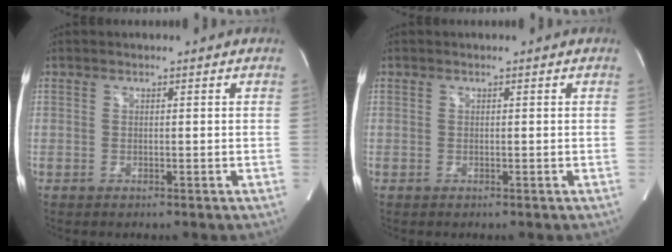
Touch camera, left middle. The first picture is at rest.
{"total": 0.0}